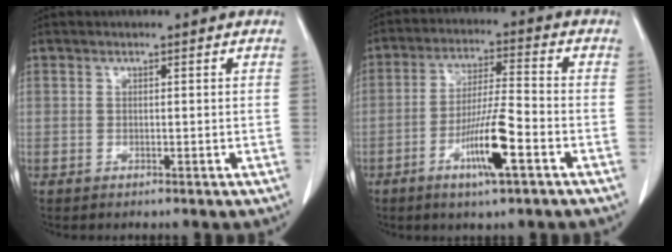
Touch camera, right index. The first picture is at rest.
{"total": 9.7, "force": [-4.4, 0.5, 8.7], "torque": [-0.162, -0.008, -0.080]}